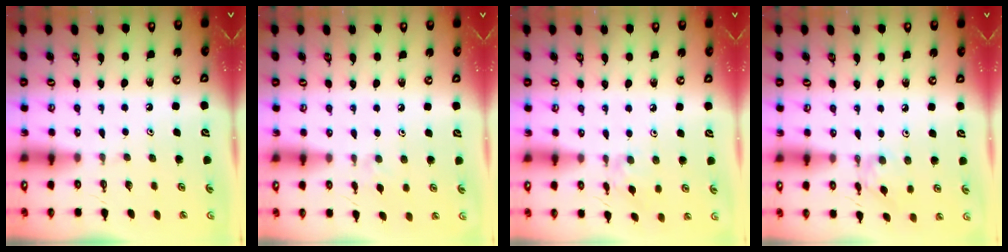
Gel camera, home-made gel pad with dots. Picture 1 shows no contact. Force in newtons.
{"total": 1.9, "press": 1.9, "slide": 0.4}
{"total": 2.0, "press": 1.9, "slide": 0.5}
{"total": 2.0, "press": 2.0, "slide": 0.3}